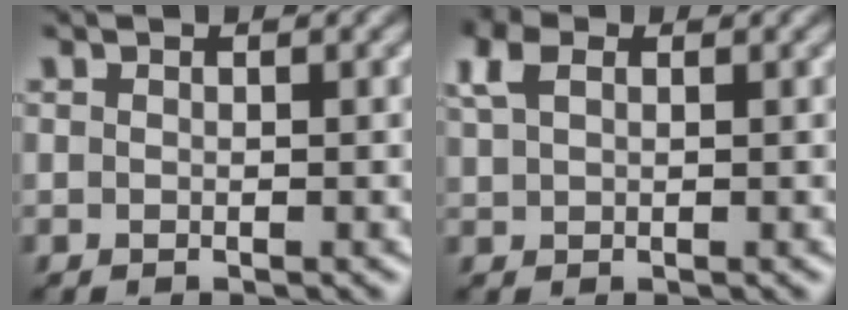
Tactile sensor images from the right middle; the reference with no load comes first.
{"total": 2.9, "force": [1.4, 1.7, 1.9], "torque": [-0.051, 0.008, 0.030]}